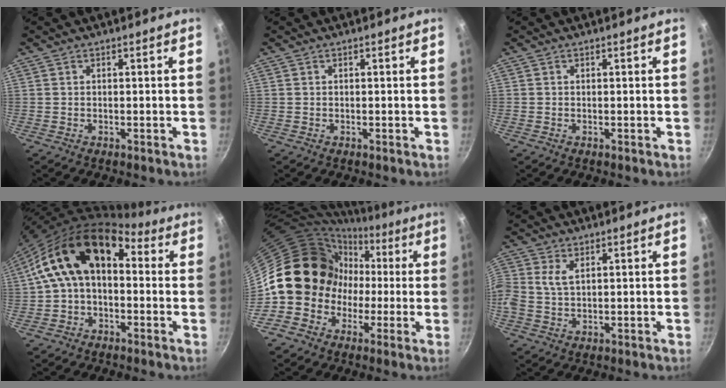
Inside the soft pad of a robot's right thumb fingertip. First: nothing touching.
{"total": 0.0}
{"total": 0.0}
{"total": 15.8, "force": [1.6, 10.3, 11.9], "torque": [-0.179, 0.046, 0.009]}
{"total": 16.0, "force": [-2.0, 14.4, 6.7], "torque": [-0.051, 0.055, -0.037]}
{"total": 4.0, "force": [1.0, 2.5, 3.0], "torque": [-0.064, 0.007, 0.019]}